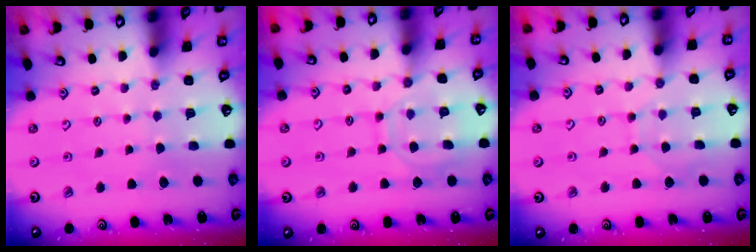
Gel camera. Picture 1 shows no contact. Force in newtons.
{"total": 9.5, "press": 9.5, "slide": 0.9}
{"total": 3.0, "press": 2.9, "slide": 0.4}